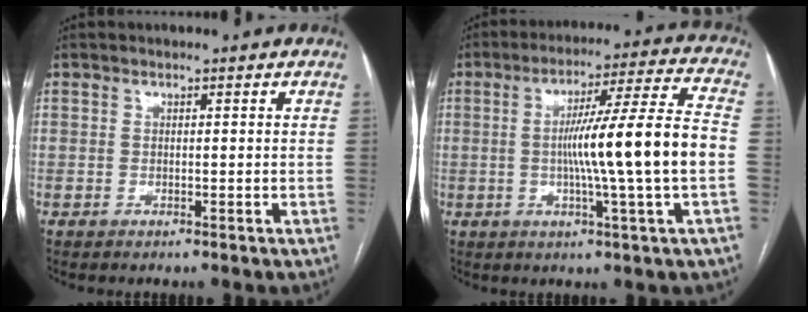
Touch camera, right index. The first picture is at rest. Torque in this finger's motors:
{"motor_torque": [1.86, -0.28, 0.79, 0.20]}